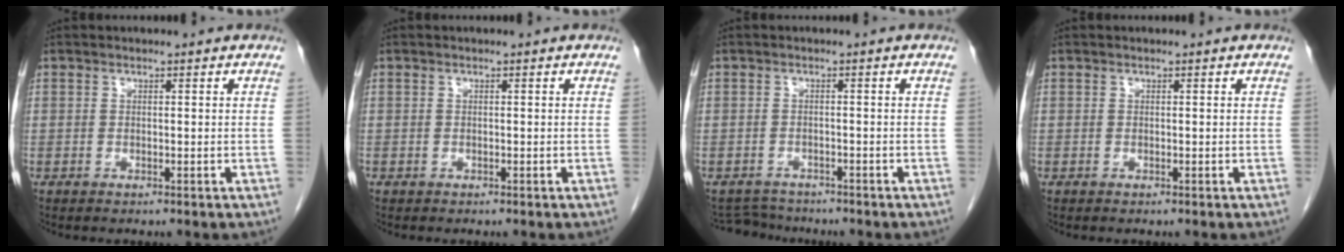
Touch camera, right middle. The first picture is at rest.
{"total": 0.0}
{"total": 3.4, "force": [-3.2, 0.9, -0.5], "torque": [0.005, -0.008, -0.051]}
{"total": 0.0}